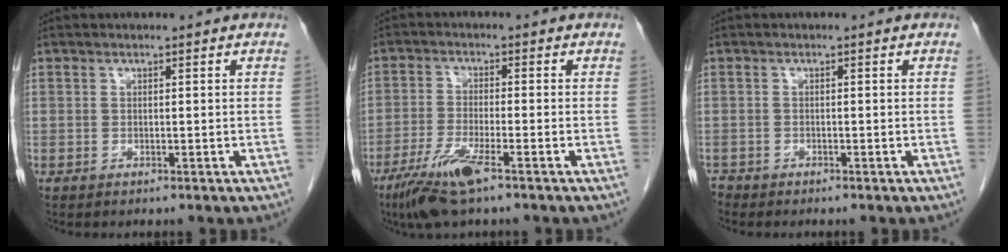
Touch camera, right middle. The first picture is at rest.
{"total": 7.3, "force": [-4.6, 0.6, 5.7], "torque": [-0.120, -0.018, -0.086]}
{"total": 1.1, "force": [-1.0, 0.3, -0.1], "torque": [-0.003, -0.003, -0.019]}